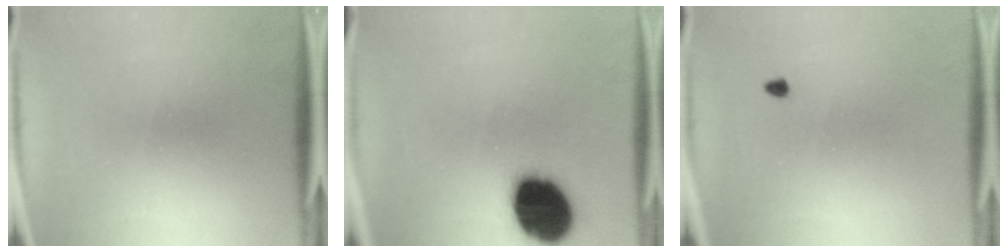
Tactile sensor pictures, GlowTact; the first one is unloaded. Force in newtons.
{"total": 19.6}
{"total": 0.7}